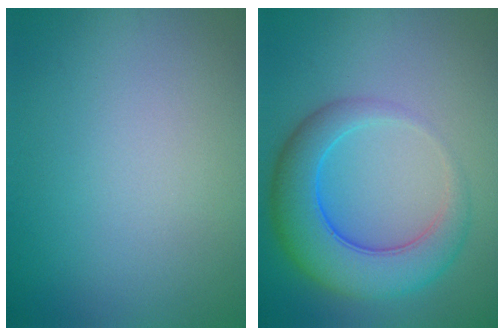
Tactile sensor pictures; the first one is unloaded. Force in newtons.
{"total": 6.9, "press": 6.9, "slide": 0.3}